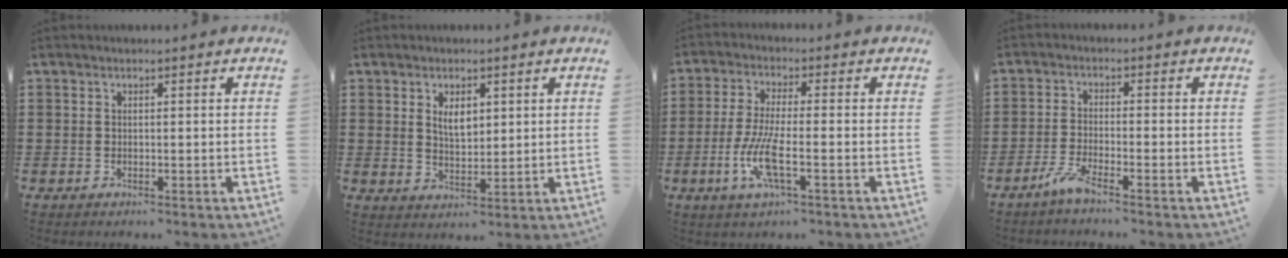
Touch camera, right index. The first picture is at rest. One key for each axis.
{"total": 3.5, "fx": 1.4, "fy": 1.7, "fz": 2.7, "tx": -0.051, "ty": 0.002, "tz": 0.023}
{"total": 7.6, "fx": -2.6, "fy": 1.7, "fz": 7.0, "tx": -0.155, "ty": -0.017, "tz": -0.053}
{"total": 3.2, "fx": -2.5, "fy": 0.0, "fz": 1.9, "tx": -0.048, "ty": -0.005, "tz": -0.050}